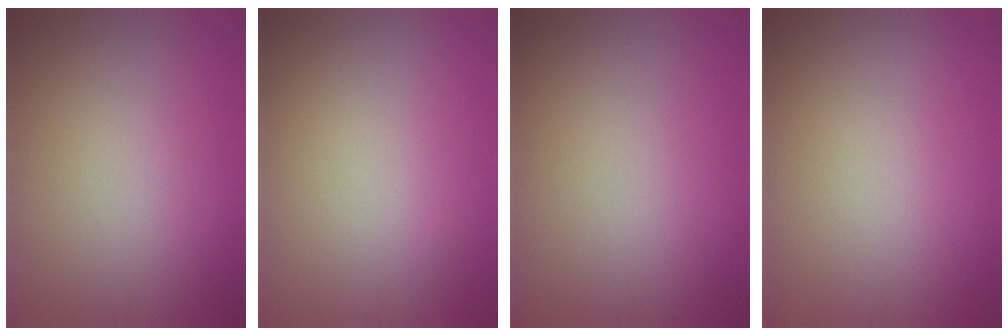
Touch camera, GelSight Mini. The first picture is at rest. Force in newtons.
{"total": 0.0}
{"total": 0.0}
{"total": 0.0}